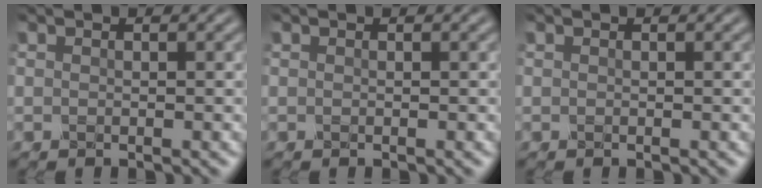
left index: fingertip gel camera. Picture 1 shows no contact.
{"total": 0.0}
{"total": 0.0}